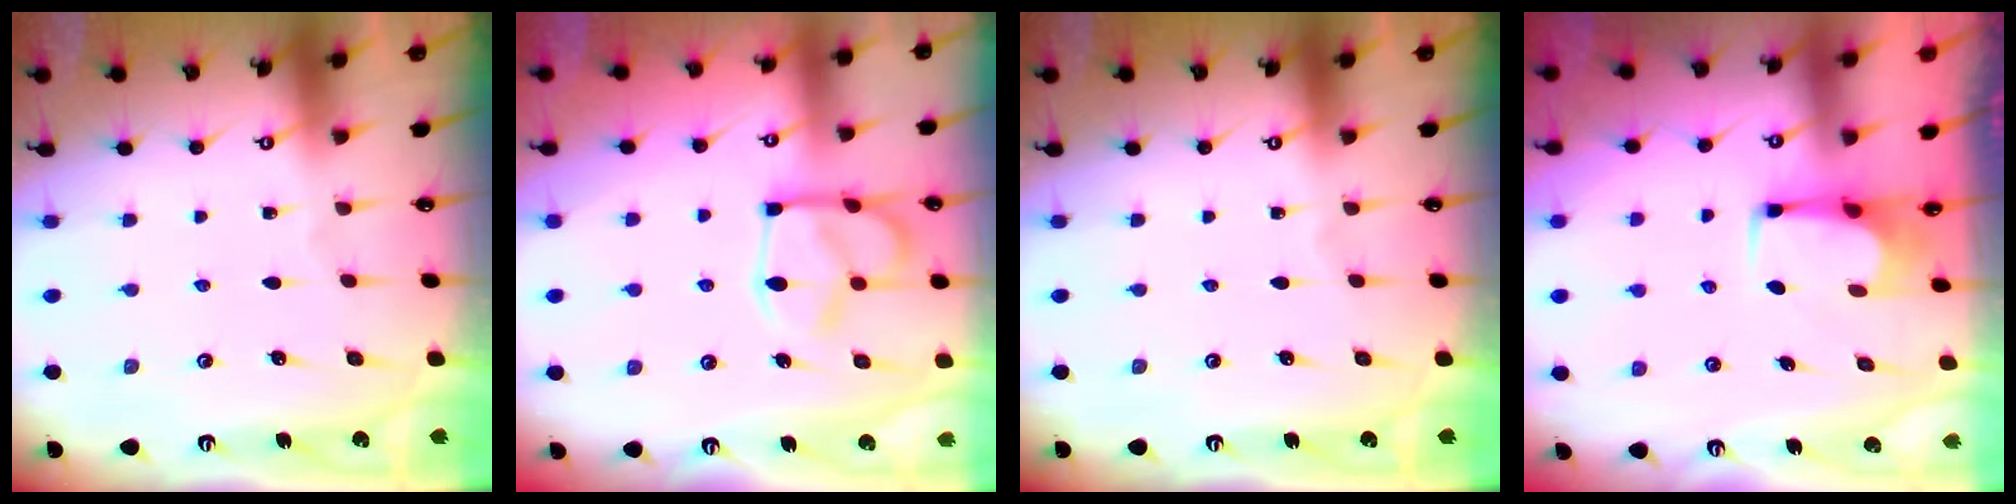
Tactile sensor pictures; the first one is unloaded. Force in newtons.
{"total": 9.3, "press": 9.2, "slide": 1.4}
{"total": 0.0}
{"total": 2.4, "press": 2.4, "slide": 0.4}